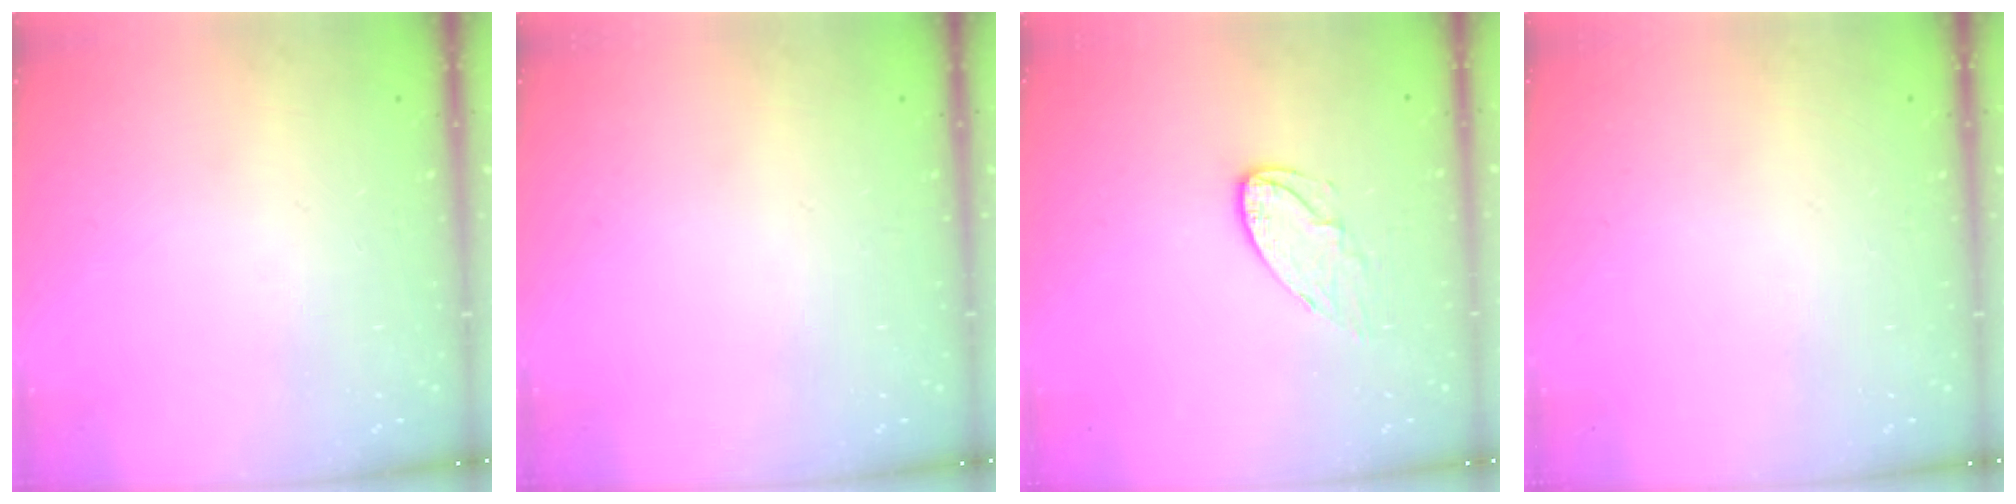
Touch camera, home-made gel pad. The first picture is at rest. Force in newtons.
{"total": 0.0}
{"total": 7.2, "press": 7.2, "slide": 0.1}
{"total": 0.0}